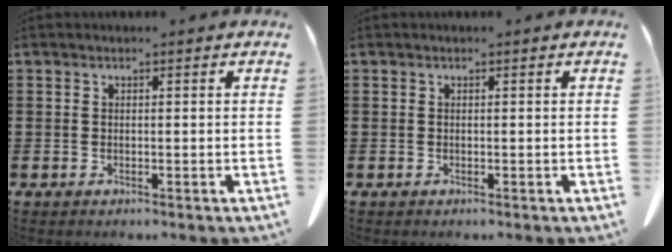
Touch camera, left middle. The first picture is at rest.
{"total": 0.0}